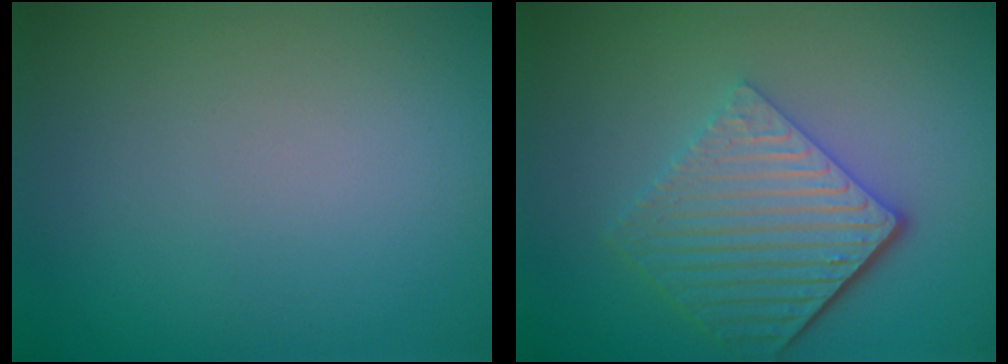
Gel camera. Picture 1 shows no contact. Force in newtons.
{"total": 5.8, "press": 4.3, "slide": 3.9}